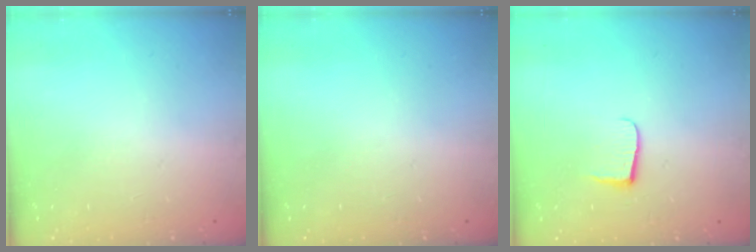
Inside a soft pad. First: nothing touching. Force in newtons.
{"total": 0.0}
{"total": 5.2, "press": 5.2, "slide": 0.7}